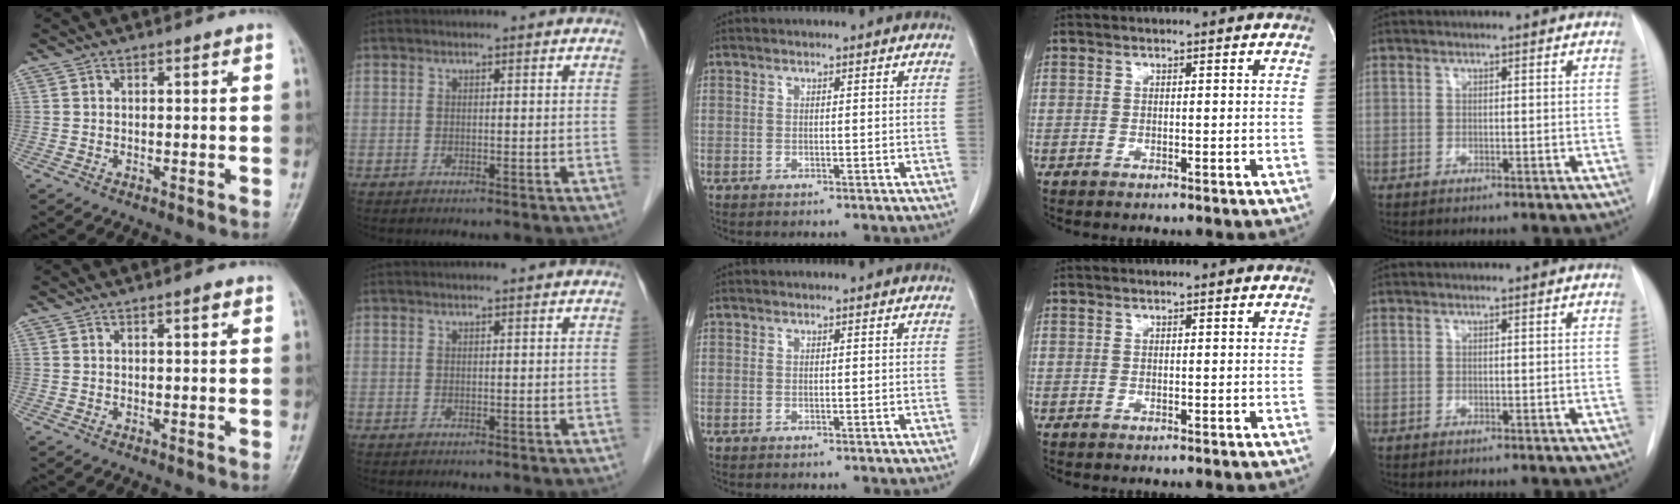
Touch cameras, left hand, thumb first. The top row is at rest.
{"thumb": {"total": 1.3, "force": [0.7, 0.3, 1.0], "torque": [-0.015, -0.001, 0.009]}, "index": {"total": 1.2, "force": [1.0, 0.0, 0.6], "torque": [-0.006, 0.014, 0.019]}}